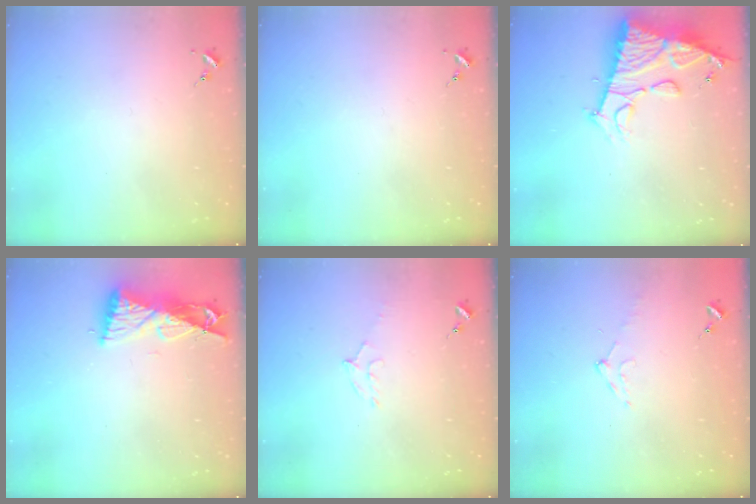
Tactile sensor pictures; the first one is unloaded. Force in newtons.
{"total": 0.0}
{"total": 14.3, "press": 14.2, "slide": 1.3}
{"total": 9.9, "press": 9.8, "slide": 1.0}
{"total": 6.2, "press": 6.1, "slide": 1.1}
{"total": 6.9, "press": 6.9, "slide": 0.8}